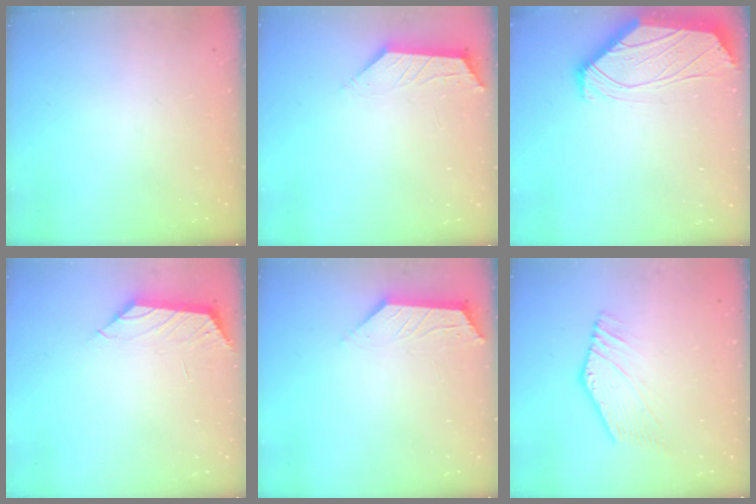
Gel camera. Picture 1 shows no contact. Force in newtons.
{"total": 2.3, "press": 2.3, "slide": 0.4}
{"total": 0.8, "press": 0.8, "slide": 0.1}
{"total": 1.0, "press": 0.9, "slide": 0.4}
{"total": 2.1, "press": 2.1, "slide": 0.5}
{"total": 1.0, "press": 0.8, "slide": 0.5}